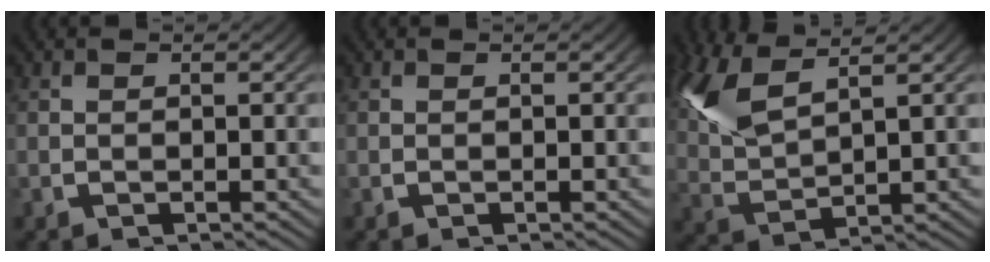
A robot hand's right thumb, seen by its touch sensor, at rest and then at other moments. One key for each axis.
{"total": 0.0}
{"total": 5.8, "fx": 2.9, "fy": 3.1, "fz": 4.0, "tx": -0.101, "ty": -0.006, "tz": 0.067}